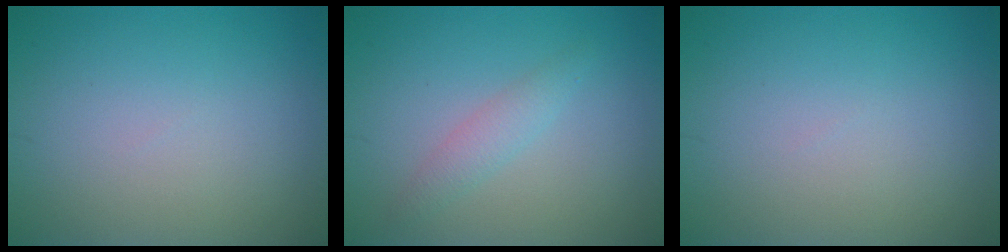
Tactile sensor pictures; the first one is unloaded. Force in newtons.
{"total": 1.6, "press": 1.6, "slide": 0.2}
{"total": 0.0}